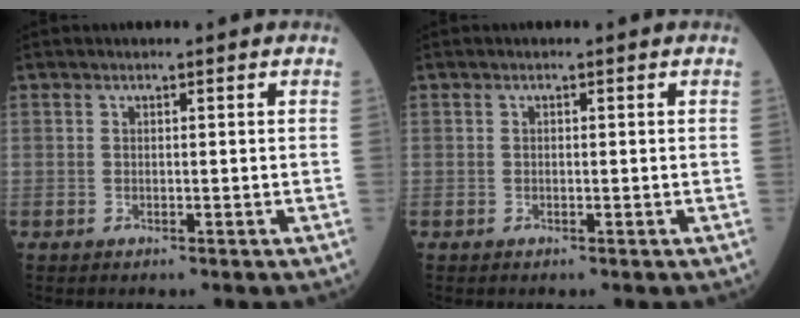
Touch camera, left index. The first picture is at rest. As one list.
[{"total": 0.0}]